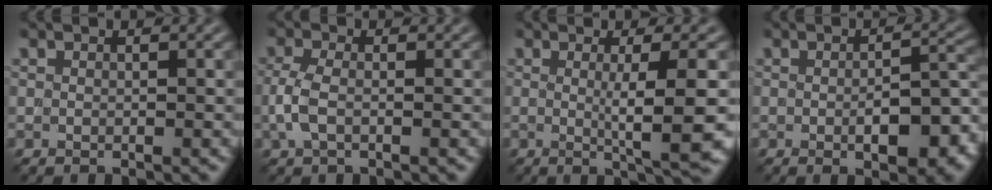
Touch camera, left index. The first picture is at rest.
{"total": 2.0, "force": [-0.6, 0.9, 1.7], "torque": [-0.048, 0.003, -0.016]}
{"total": 6.4, "force": [-0.3, 1.0, 6.3], "torque": [-0.091, -0.006, 0.001]}
{"total": 6.2, "force": [-1.8, 2.4, 5.5], "torque": [-0.079, -0.006, -0.019]}